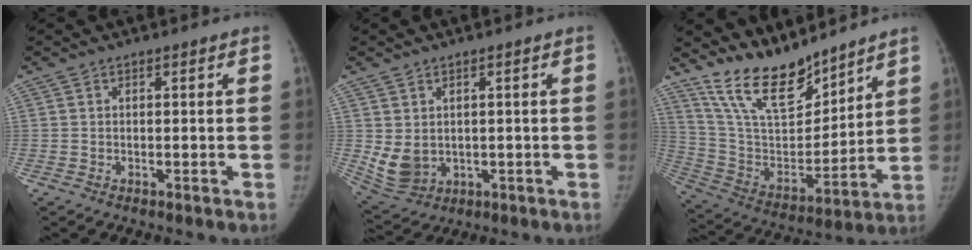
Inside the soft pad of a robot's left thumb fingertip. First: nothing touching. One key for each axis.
{"total": 6.2, "fx": 0.6, "fy": 4.8, "fz": 3.9, "tx": -0.067, "ty": -0.014, "tz": 0.033}
{"total": 16.5, "fx": 13.9, "fy": 5.2, "fz": 7.2, "tx": -0.093, "ty": -0.085, "tz": 0.270}